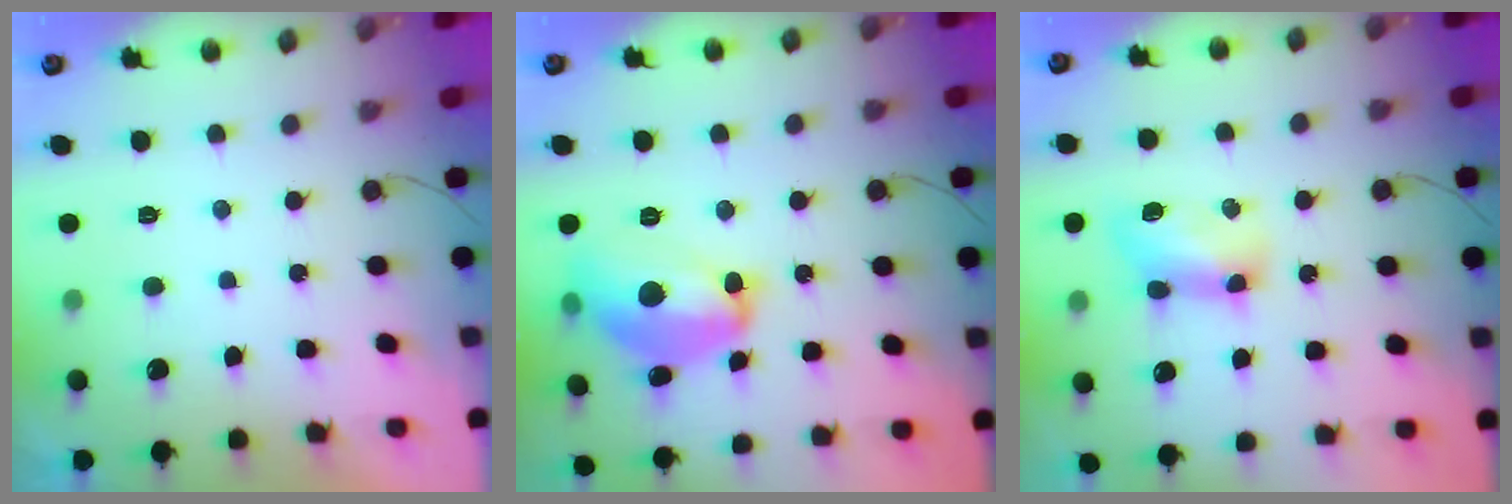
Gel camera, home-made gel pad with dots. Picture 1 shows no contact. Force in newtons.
{"total": 15.9, "press": 15.8, "slide": 1.2}
{"total": 9.6, "press": 9.6, "slide": 0.2}